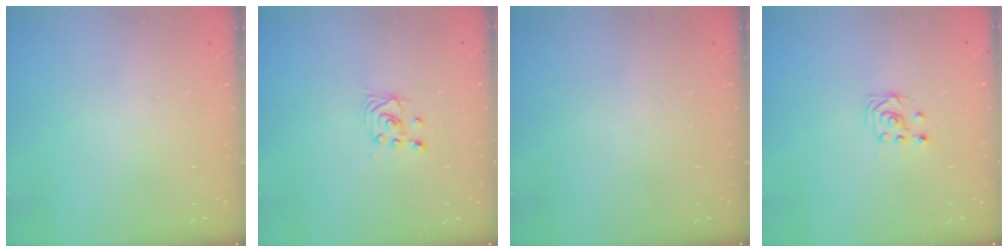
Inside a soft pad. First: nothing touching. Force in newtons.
{"total": 2.2, "press": 2.2, "slide": 0.2}
{"total": 0.0}
{"total": 2.7, "press": 2.4, "slide": 1.3}